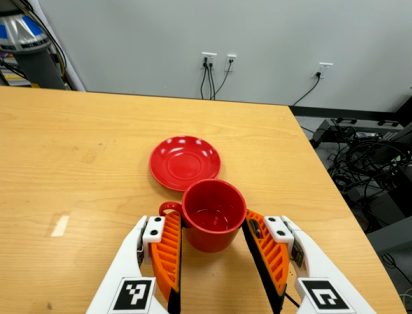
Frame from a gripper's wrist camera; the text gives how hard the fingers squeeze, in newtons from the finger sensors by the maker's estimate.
{"total": 2.4, "left": 2.0, "right": 2.7}